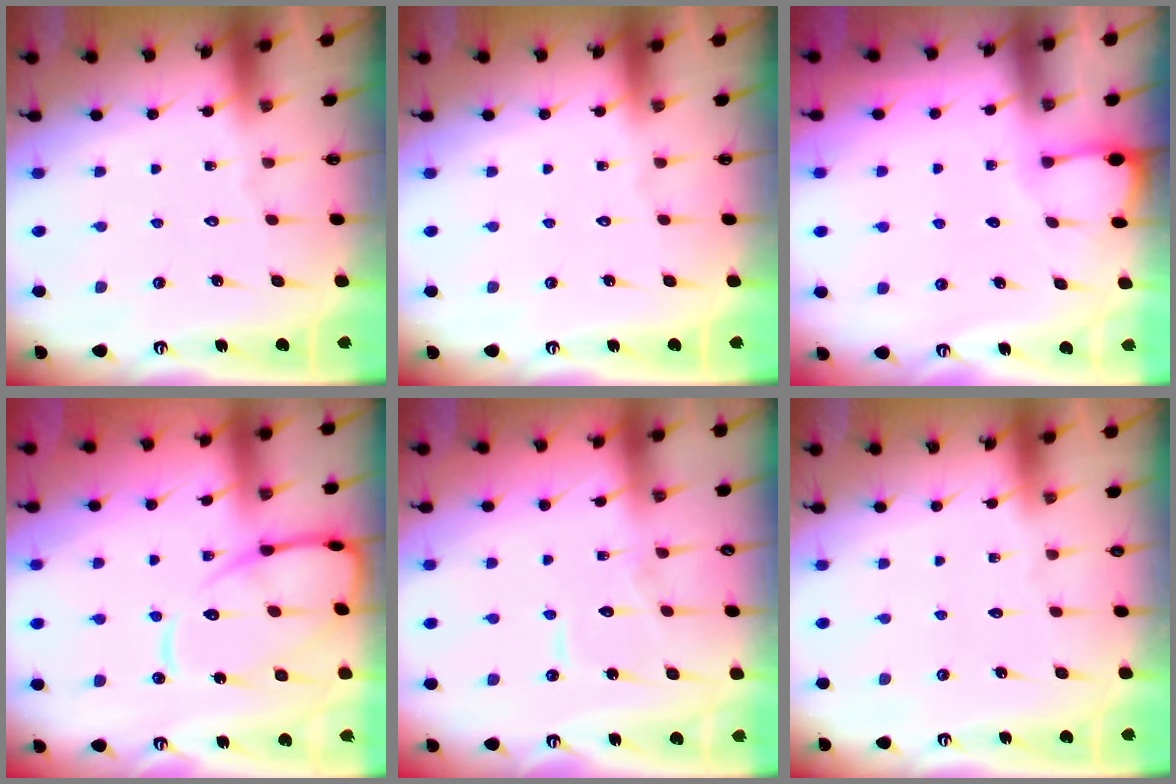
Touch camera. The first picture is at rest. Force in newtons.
{"total": 0.0}
{"total": 2.7, "press": 2.7, "slide": 0.3}
{"total": 13.6, "press": 13.5, "slide": 1.2}
{"total": 6.9, "press": 6.9, "slide": 0.2}
{"total": 0.0}